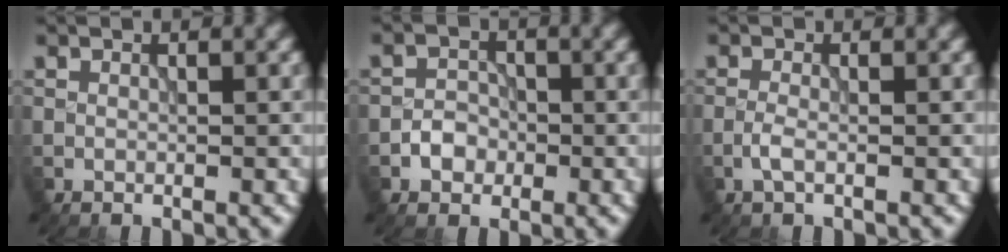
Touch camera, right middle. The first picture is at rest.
{"total": 2.0, "force": [-0.8, 1.7, 0.8], "torque": [-0.008, 0.003, -0.017]}
{"total": 1.4, "force": [-0.6, 0.4, 1.2], "torque": [-0.029, 0.001, -0.017]}